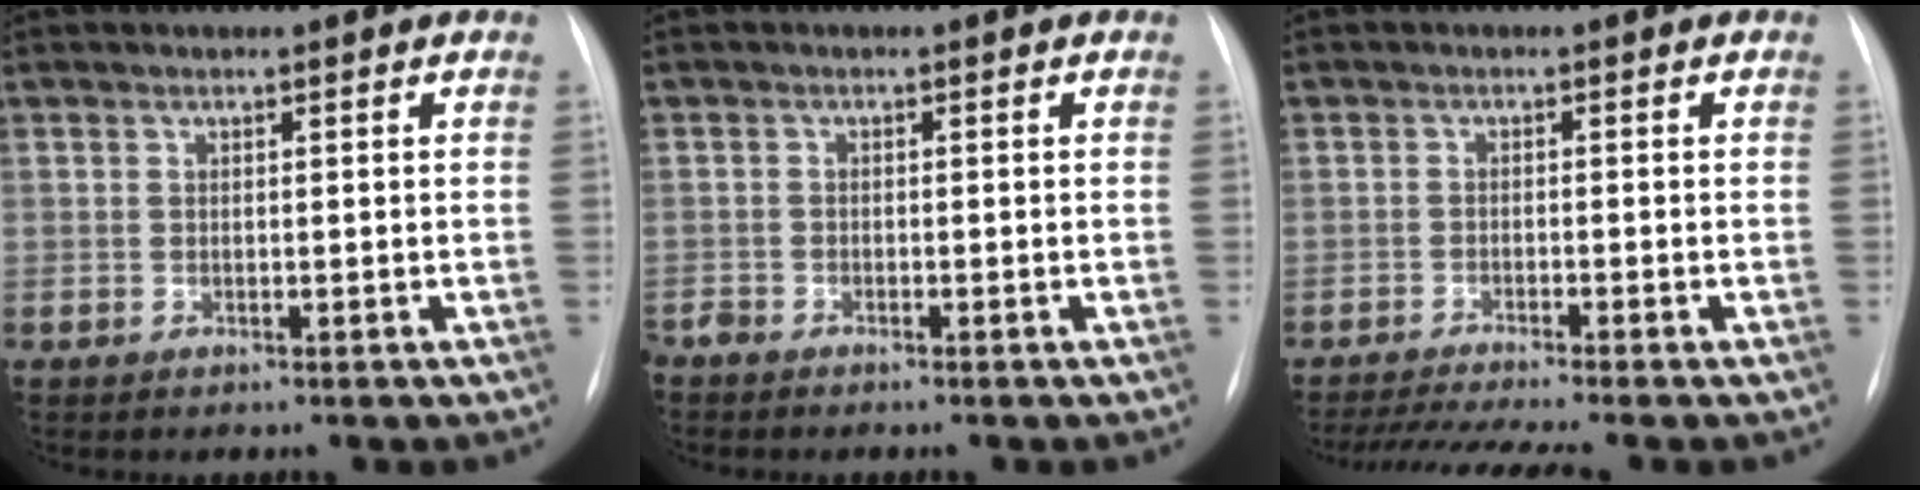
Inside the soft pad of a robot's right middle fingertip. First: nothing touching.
{"total": 1.3, "force": [-1.3, 0.3, 0.2], "torque": [-0.005, -0.003, -0.024]}
{"total": 7.7, "force": [-6.5, -1.3, 4.1], "torque": [-0.060, -0.017, -0.104]}